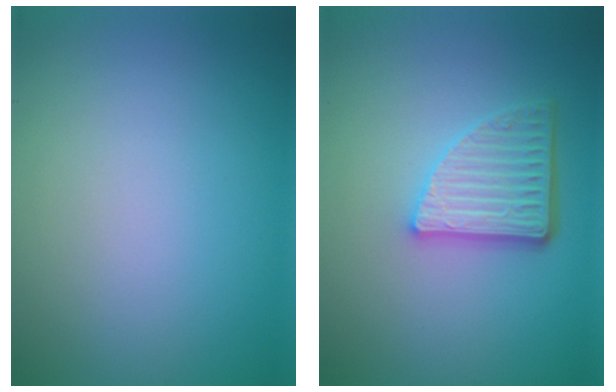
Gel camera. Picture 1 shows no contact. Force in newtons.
{"total": 4.6, "press": 3.4, "slide": 3.1}